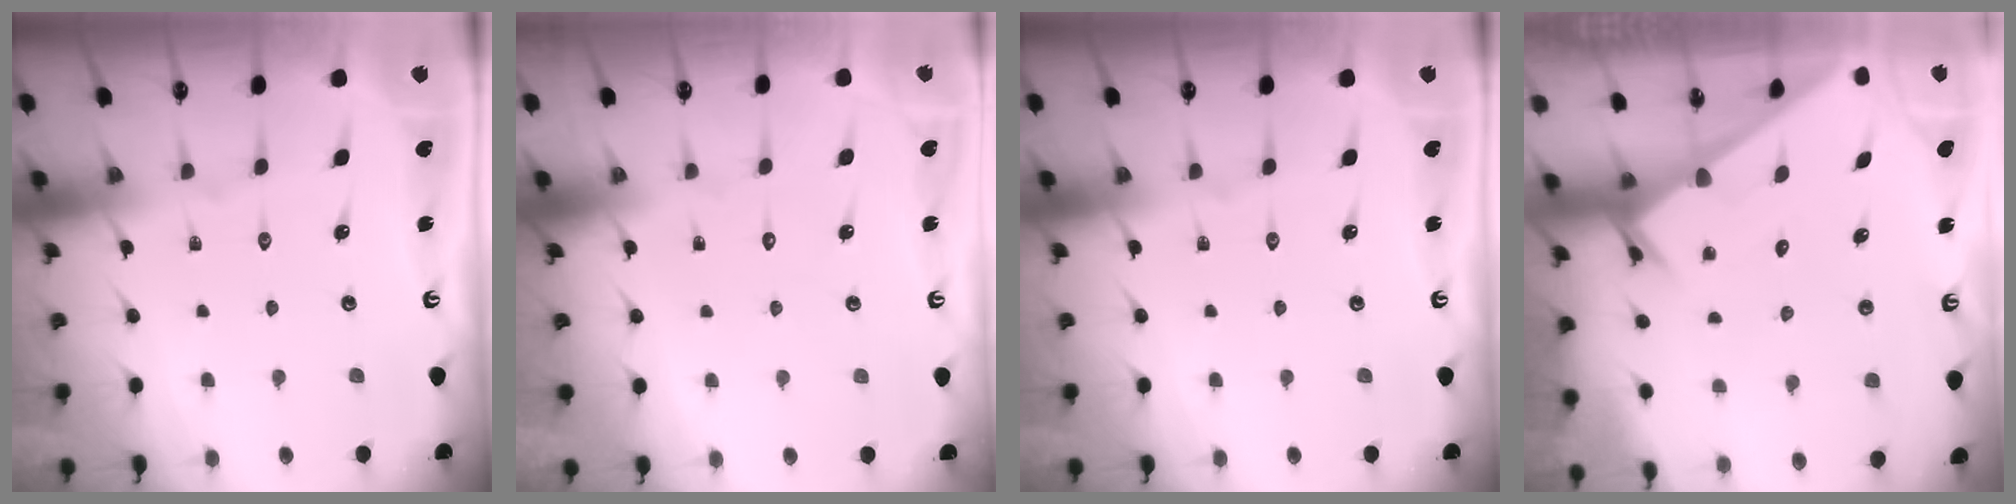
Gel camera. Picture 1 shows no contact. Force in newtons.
{"total": 1.8, "press": 1.7, "slide": 0.1}
{"total": 0.0}
{"total": 2.1, "press": 2.1, "slide": 0.1}